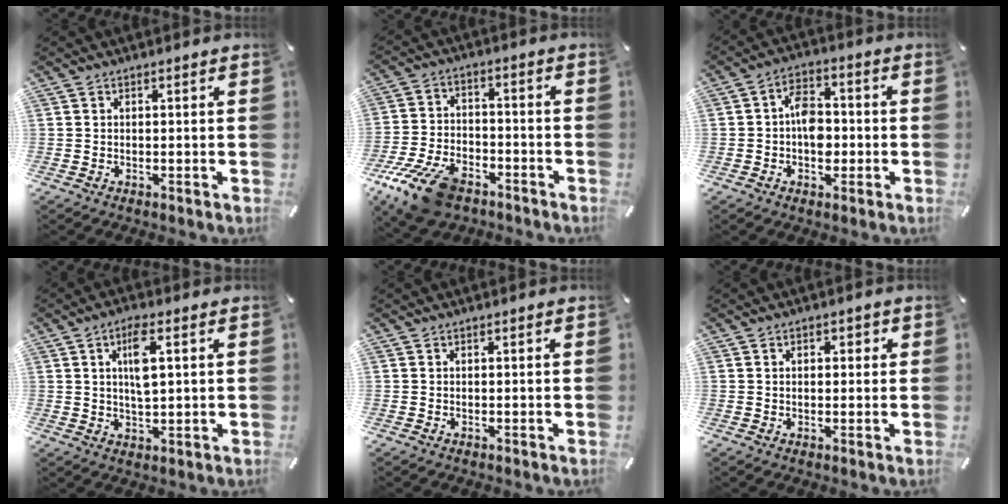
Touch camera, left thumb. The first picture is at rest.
{"total": 14.1, "force": [-9.2, 7.1, 8.0], "torque": [-0.151, 0.050, -0.162]}
{"total": 7.3, "force": [-1.2, 5.2, 5.0], "torque": [-0.078, 0.010, -0.021]}
{"total": 7.1, "force": [2.0, 2.5, 6.3], "torque": [-0.120, -0.003, 0.027]}
{"total": 0.0}
{"total": 1.9, "force": [0.2, 1.3, 1.3], "torque": [-0.012, 0.000, -0.004]}